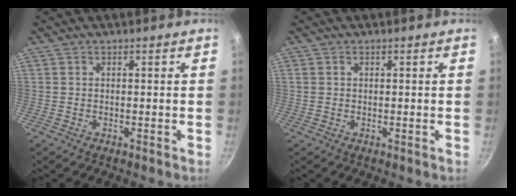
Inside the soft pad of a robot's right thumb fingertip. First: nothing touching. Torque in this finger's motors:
{"motor_torque": [0.03, -0.05, -0.37, -0.04, -0.03]}